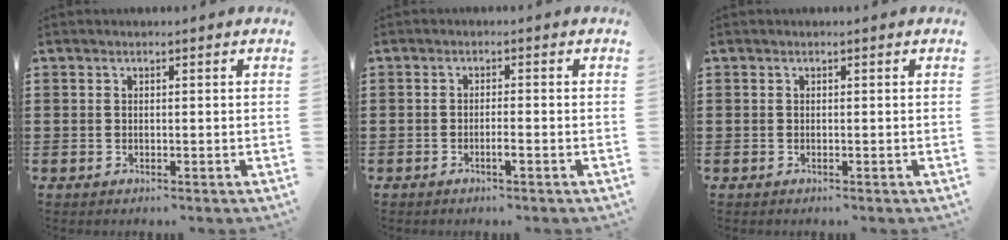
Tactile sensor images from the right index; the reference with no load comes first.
{"total": 1.6, "force": [-1.0, 0.1, 1.2], "torque": [-0.023, -0.003, -0.017]}
{"total": 0.0}